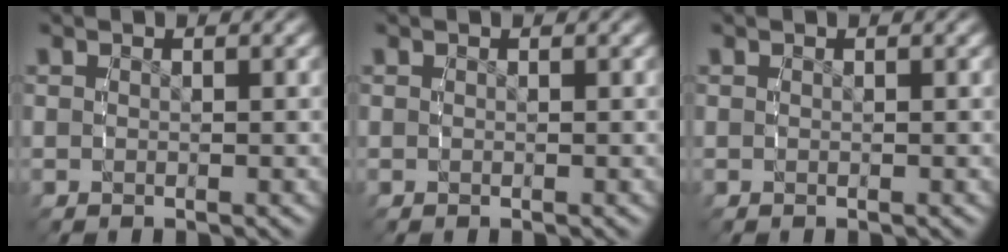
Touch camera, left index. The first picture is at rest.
{"total": 0.0}
{"total": 0.0}